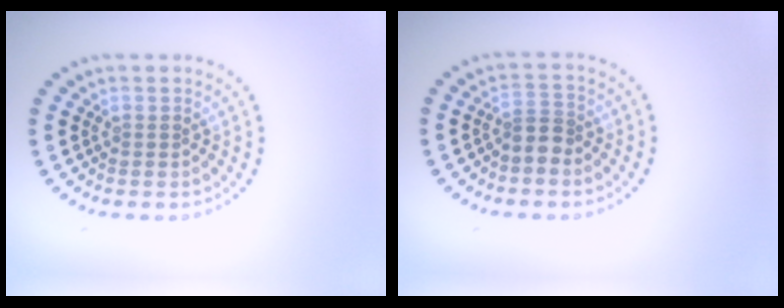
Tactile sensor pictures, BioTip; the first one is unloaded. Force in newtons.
{"total": 2.1, "press": 1.6, "slide": 1.3}